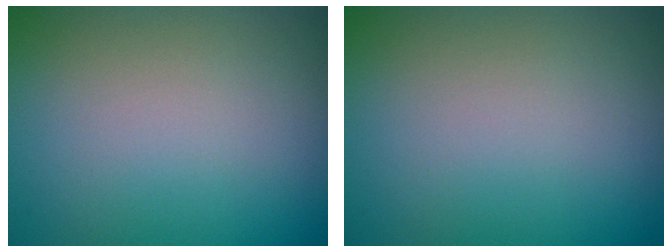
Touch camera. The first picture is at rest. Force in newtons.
{"total": 0.0}